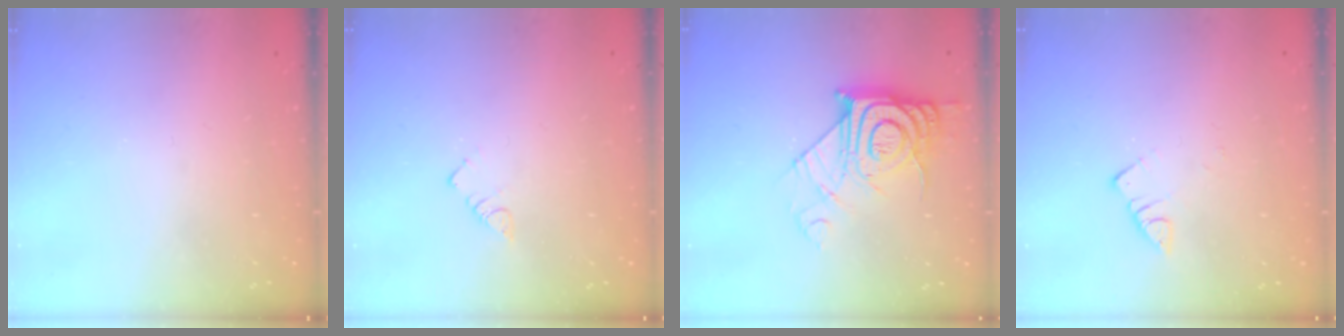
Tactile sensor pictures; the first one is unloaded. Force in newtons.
{"total": 3.4, "press": 3.4, "slide": 0.5}
{"total": 14.2, "press": 14.2, "slide": 1.2}
{"total": 2.4, "press": 2.4, "slide": 0.4}